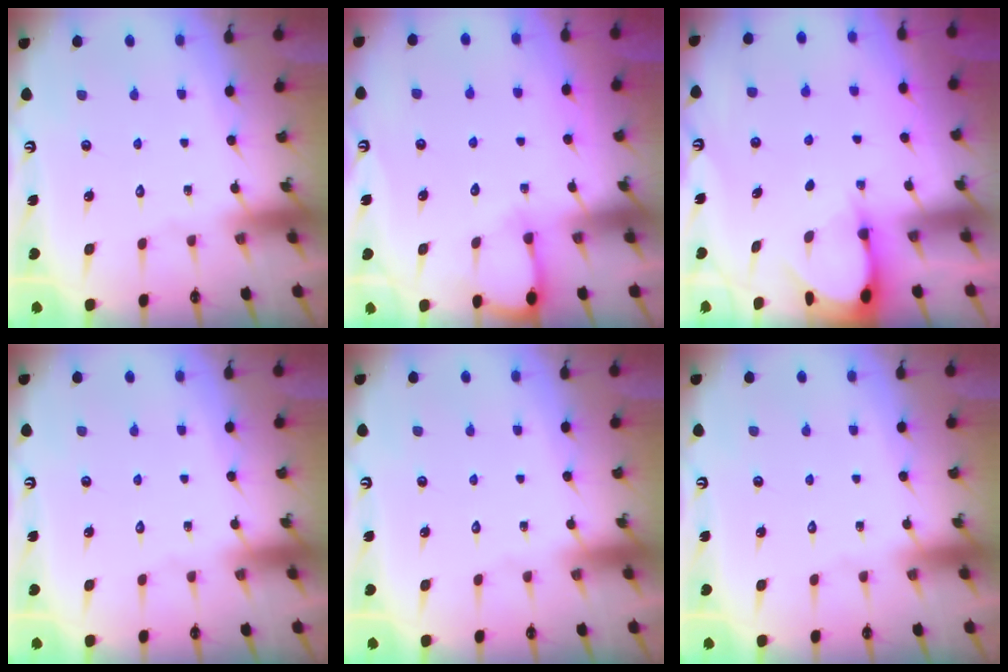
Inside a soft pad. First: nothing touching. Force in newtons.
{"total": 6.3, "press": 6.2, "slide": 0.6}
{"total": 3.3, "press": 3.3, "slide": 0.3}
{"total": 0.0}
{"total": 0.0}
{"total": 0.0}